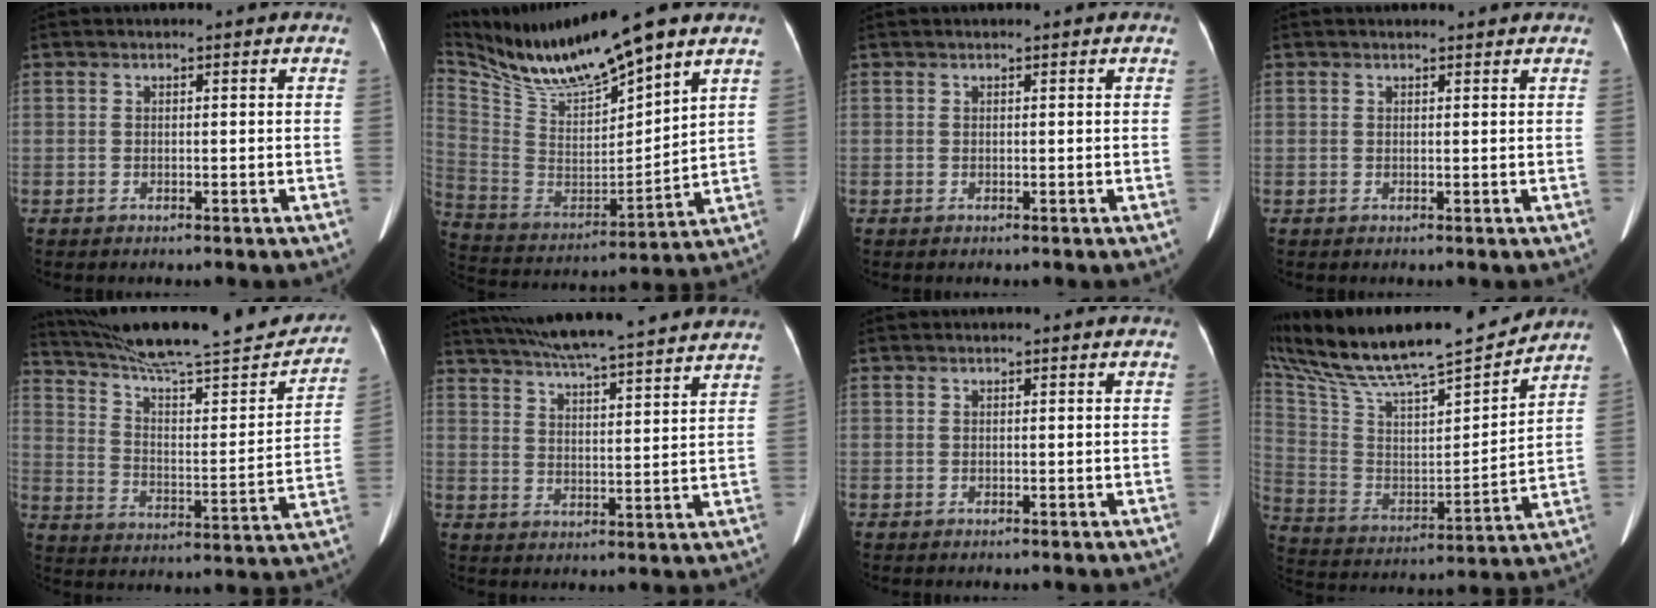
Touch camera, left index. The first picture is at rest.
{"total": 19.2, "force": [15.9, 1.8, 10.6], "torque": [-0.208, -0.008, 0.303]}
{"total": 1.2, "force": [1.0, 0.0, 0.5], "torque": [-0.009, 0.020, 0.021]}
{"total": 3.2, "force": [3.1, 0.4, 0.9], "torque": [-0.013, 0.015, 0.039]}
{"total": 26.9, "force": [24.0, 3.1, 11.7], "torque": [-0.187, -0.029, 0.337]}
{"total": 23.3, "force": [20.9, 1.1, 10.3], "torque": [-0.175, 0.013, 0.291]}
{"total": 0.0}
{"total": 27.0, "force": [23.8, 3.4, 12.2], "torque": [-0.244, -0.012, 0.384]}